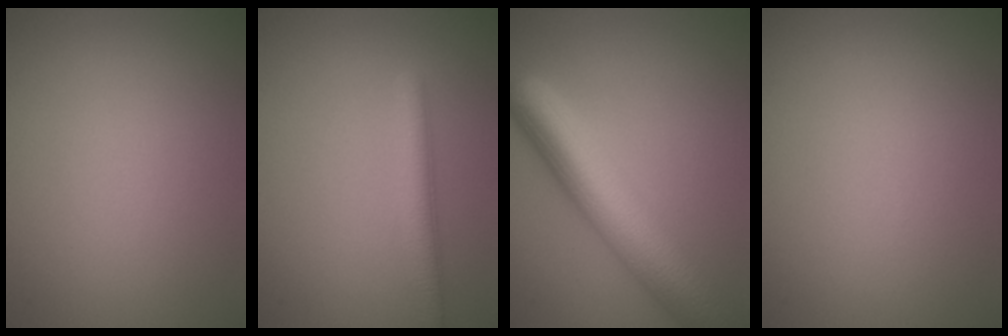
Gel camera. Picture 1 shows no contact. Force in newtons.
{"total": 2.6, "press": 2.6, "slide": 0.1}
{"total": 8.5, "press": 8.5, "slide": 0.3}
{"total": 0.0}